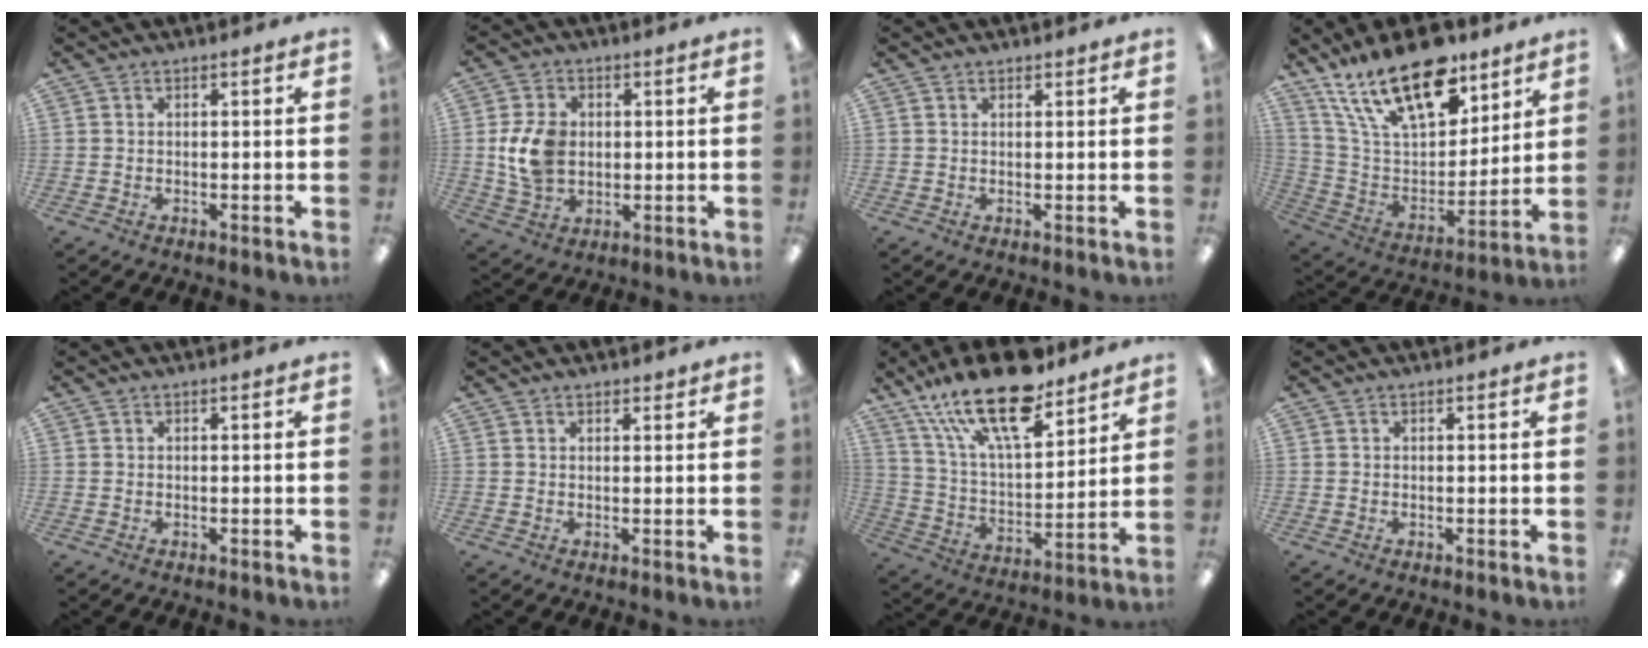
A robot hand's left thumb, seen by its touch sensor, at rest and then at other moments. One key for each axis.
{"total": 10.5, "fx": 0.7, "fy": 8.0, "fz": 6.7, "tx": -0.137, "ty": 0.009, "tz": 0.016}
{"total": 1.0, "fx": 0.9, "fy": 0.5, "fz": 0.0, "tx": 0.008, "ty": -0.004, "tz": 0.016}
{"total": 23.5, "fx": 15.4, "fy": 10.9, "fz": 14.1, "tx": -0.269, "ty": -0.080, "tz": 0.271}
{"total": 0.0}
{"total": 1.3, "fx": 1.2, "fy": 0.6, "fz": 0.1, "tx": 0.006, "ty": -0.004, "tz": 0.021}
{"total": 22.3, "fx": 15.5, "fy": 8.3, "fz": 13.7, "tx": -0.253, "ty": -0.085, "tz": 0.267}
{"total": 0.0}